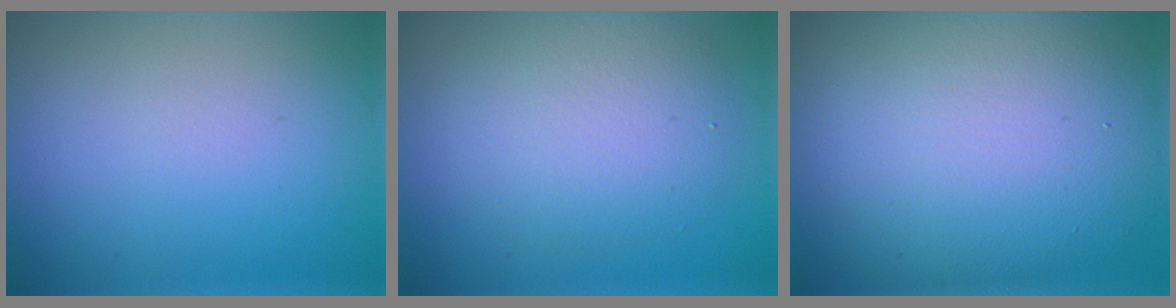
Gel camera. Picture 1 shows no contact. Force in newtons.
{"total": 4.9, "press": 4.8, "slide": 0.3}
{"total": 15.1, "press": 15.1, "slide": 0.5}